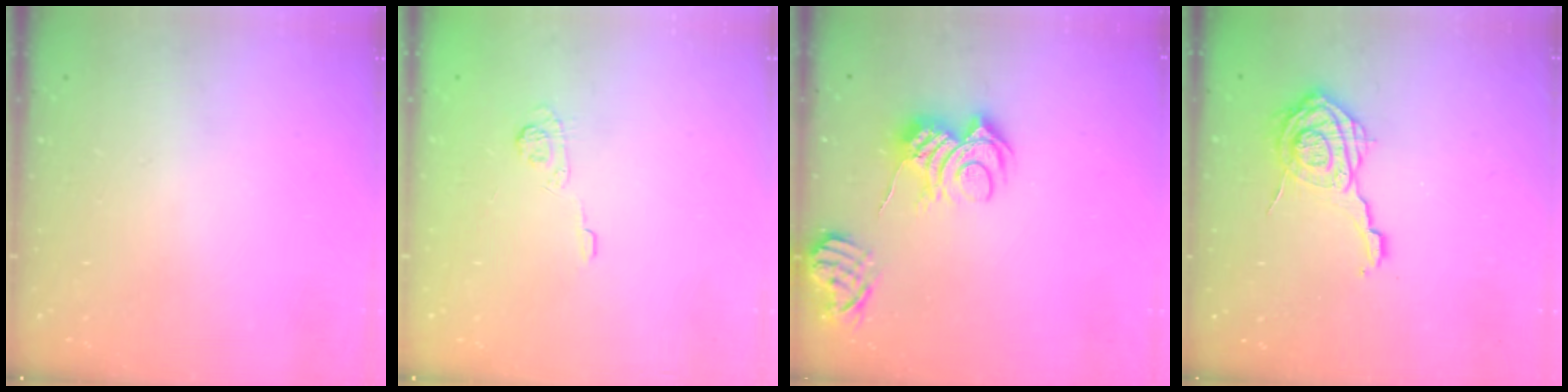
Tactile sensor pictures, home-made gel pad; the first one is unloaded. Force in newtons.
{"total": 4.5, "press": 4.2, "slide": 1.6}
{"total": 10.9, "press": 10.8, "slide": 1.1}
{"total": 12.2, "press": 12.2, "slide": 0.6}